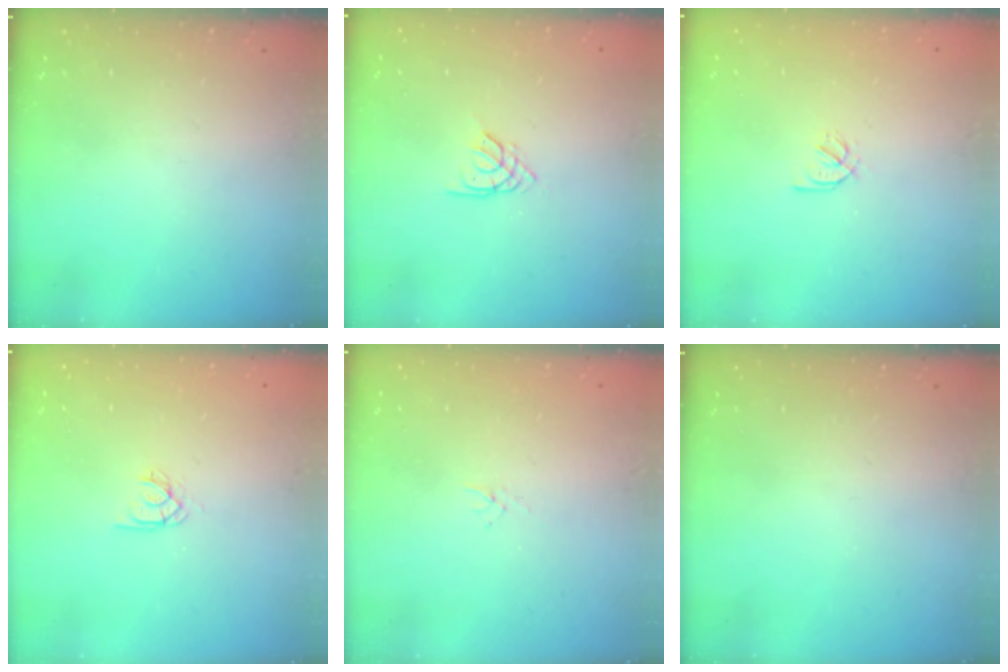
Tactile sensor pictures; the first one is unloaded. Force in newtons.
{"total": 2.5, "press": 2.4, "slide": 0.5}
{"total": 2.1, "press": 2.0, "slide": 0.7}
{"total": 1.9, "press": 1.9, "slide": 0.2}
{"total": 1.0, "press": 1.0, "slide": 0.3}
{"total": 0.0}